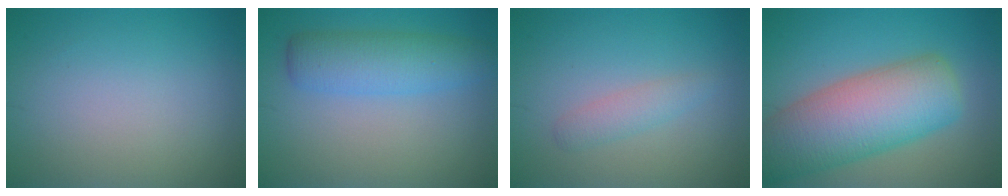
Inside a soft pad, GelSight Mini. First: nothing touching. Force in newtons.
{"total": 4.6, "press": 4.6, "slide": 0.1}
{"total": 1.1, "press": 1.1, "slide": 0.1}
{"total": 10.4, "press": 10.4, "slide": 0.4}